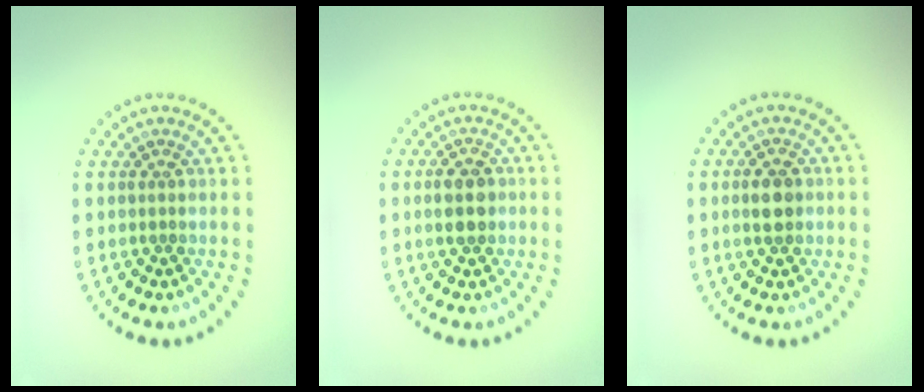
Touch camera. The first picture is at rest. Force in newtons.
{"total": 2.7, "press": 2.7, "slide": 0.1}
{"total": 2.9, "press": 2.9, "slide": 0.1}